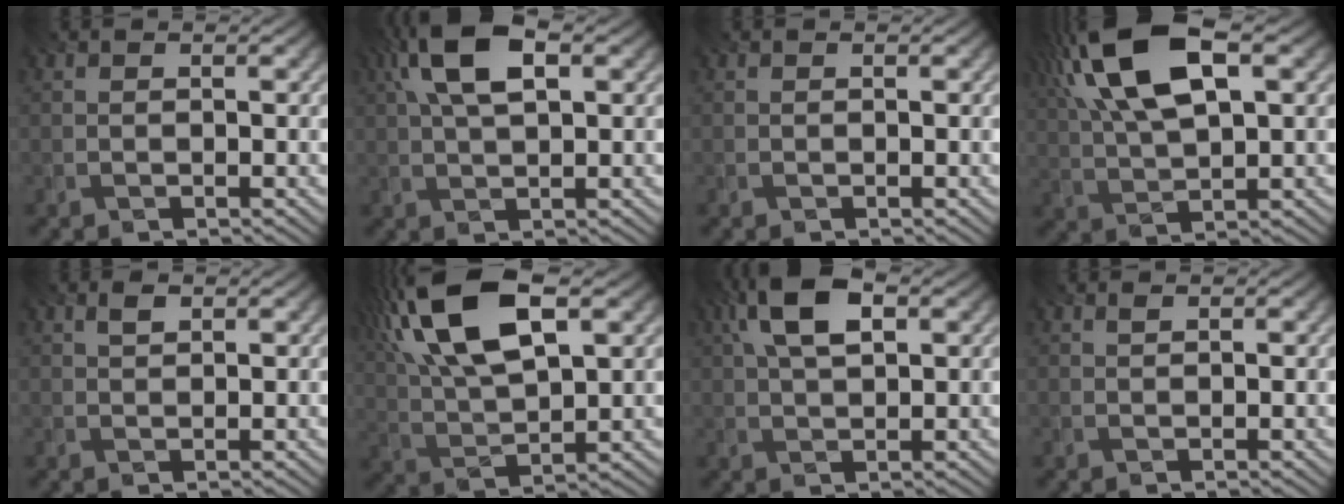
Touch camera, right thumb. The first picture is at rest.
{"total": 9.5, "force": [3.4, 4.0, 7.9], "torque": [-0.168, 0.024, 0.058]}
{"total": 0.0}
{"total": 15.0, "force": [6.3, 6.1, 12.2], "torque": [-0.266, 0.022, 0.113]}
{"total": 1.4, "force": [0.9, 0.7, 1.0], "torque": [-0.021, 0.003, 0.017]}
{"total": 16.5, "force": [7.4, 6.8, 13.1], "torque": [-0.296, 0.029, 0.130]}
{"total": 8.6, "force": [3.2, 3.9, 6.9], "torque": [-0.149, 0.021, 0.054]}
{"total": 0.5, "force": [0.4, 0.1, 0.3], "torque": [-0.006, 0.000, 0.009]}